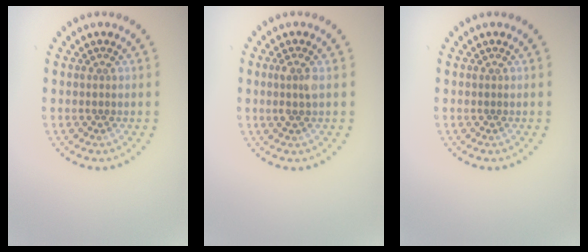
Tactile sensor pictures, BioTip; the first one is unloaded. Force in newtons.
{"total": 1.7, "press": 1.5, "slide": 0.8}
{"total": 0.0}